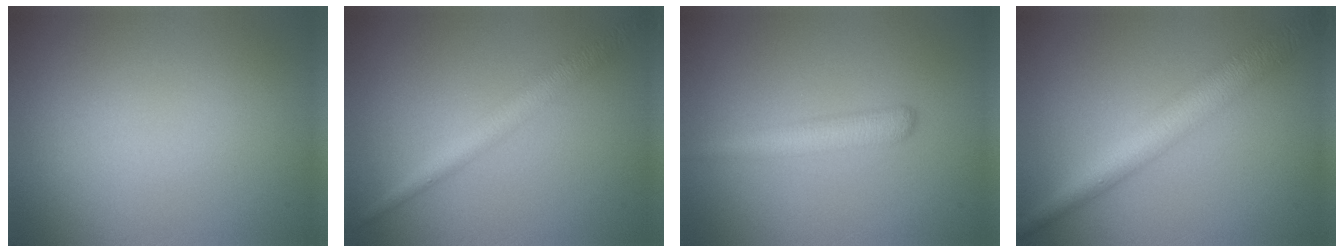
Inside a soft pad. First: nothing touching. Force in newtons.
{"total": 2.8, "press": 2.8, "slide": 0.1}
{"total": 2.7, "press": 2.7, "slide": 0.1}
{"total": 5.0, "press": 5.0, "slide": 0.1}